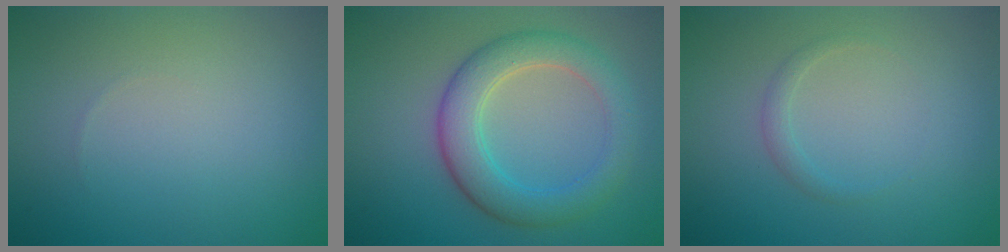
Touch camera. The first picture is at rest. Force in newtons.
{"total": 5.2, "press": 5.2, "slide": 0.2}
{"total": 1.0, "press": 1.0, "slide": 0.1}